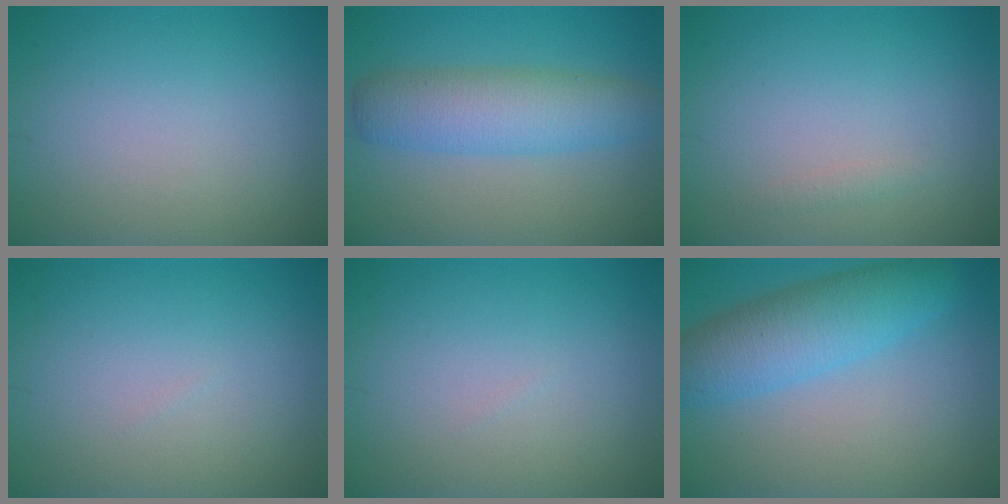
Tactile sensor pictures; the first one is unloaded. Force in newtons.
{"total": 5.6, "press": 5.6, "slide": 0.2}
{"total": 0.6, "press": 0.6, "slide": 0.0}
{"total": 0.0}
{"total": 0.0}
{"total": 6.1, "press": 6.1, "slide": 0.1}